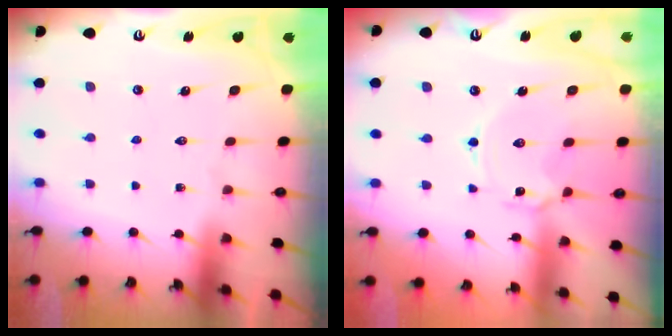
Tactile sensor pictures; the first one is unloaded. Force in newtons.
{"total": 2.6, "press": 2.6, "slide": 0.3}